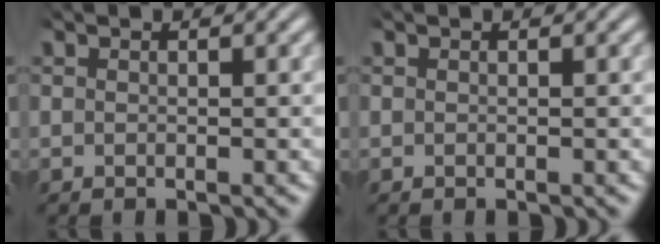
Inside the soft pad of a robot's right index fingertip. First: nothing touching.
{"total": 0.0}